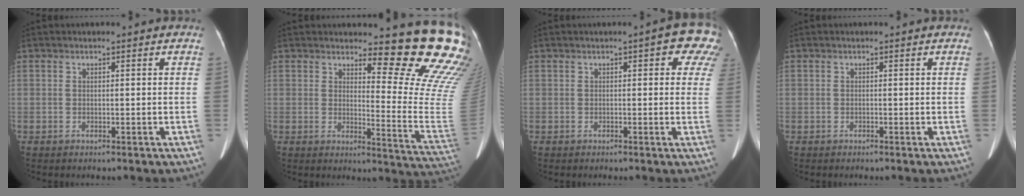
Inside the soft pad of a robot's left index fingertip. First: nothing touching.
{"total": 16.2, "force": [13.6, 1.2, 8.7], "torque": [-0.102, -0.126, 0.141]}
{"total": 6.8, "force": [3.4, 2.3, 5.5], "torque": [-0.046, 0.016, 0.022]}
{"total": 0.0}